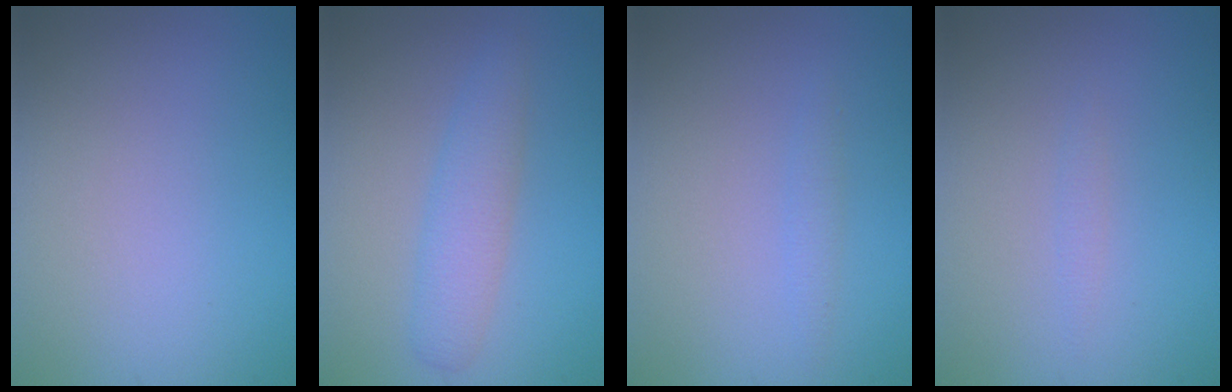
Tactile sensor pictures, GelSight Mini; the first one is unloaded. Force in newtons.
{"total": 3.0, "press": 3.0, "slide": 0.1}
{"total": 0.8, "press": 0.8, "slide": 0.1}
{"total": 0.6, "press": 0.6, "slide": 0.0}